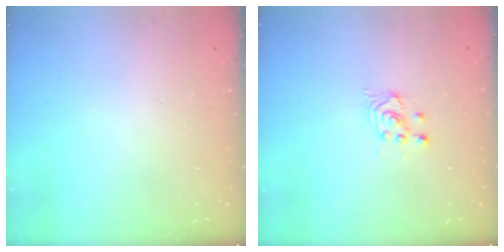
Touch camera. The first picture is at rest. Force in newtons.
{"total": 2.6, "press": 2.5, "slide": 0.3}